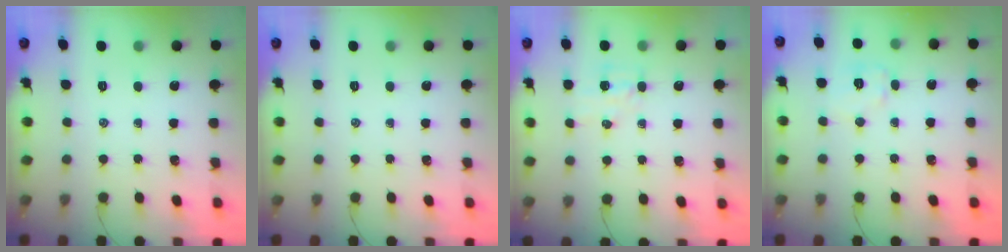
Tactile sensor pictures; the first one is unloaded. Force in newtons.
{"total": 0.0}
{"total": 5.8, "press": 5.6, "slide": 1.4}
{"total": 6.9, "press": 6.9, "slide": 0.4}